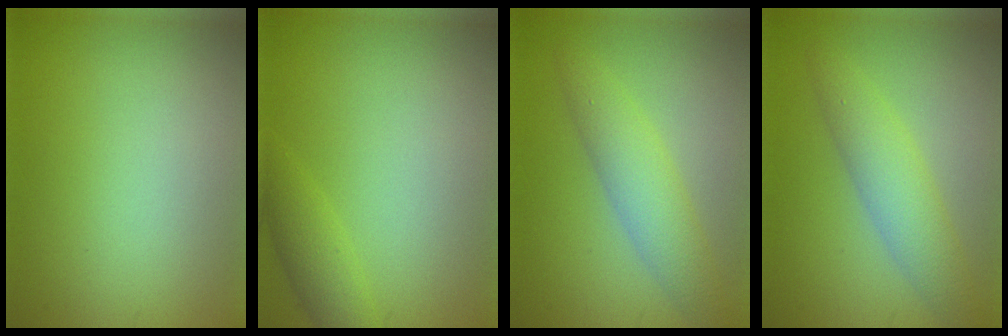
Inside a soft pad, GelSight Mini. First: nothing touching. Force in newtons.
{"total": 2.1, "press": 2.1, "slide": 0.2}
{"total": 3.7, "press": 3.7, "slide": 0.1}
{"total": 3.7, "press": 3.7, "slide": 0.1}